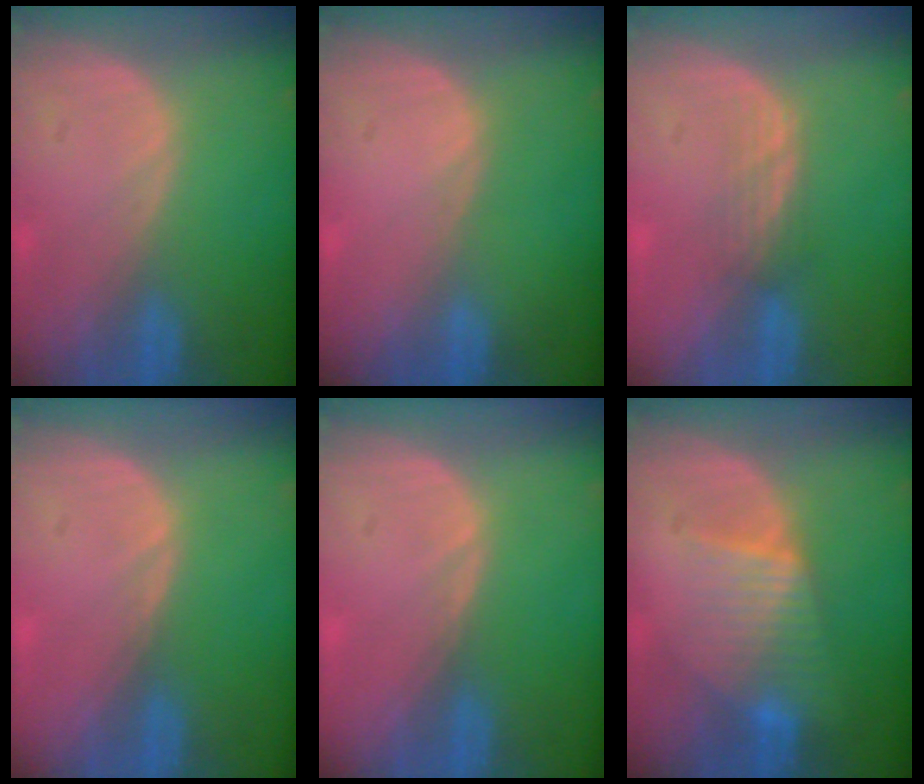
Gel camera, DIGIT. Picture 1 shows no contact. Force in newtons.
{"total": 0.0}
{"total": 2.5, "press": 2.3, "slide": 0.9}
{"total": 0.6, "press": 0.4, "slide": 0.4}
{"total": 0.6, "press": 0.4, "slide": 0.4}
{"total": 5.4, "press": 5.3, "slide": 0.5}